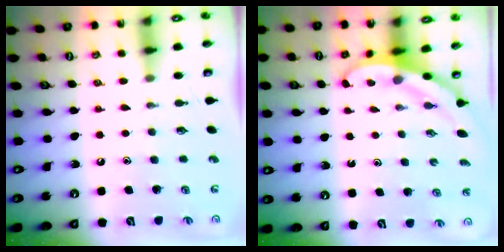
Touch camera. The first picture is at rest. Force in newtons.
{"total": 3.2, "press": 3.2, "slide": 0.1}